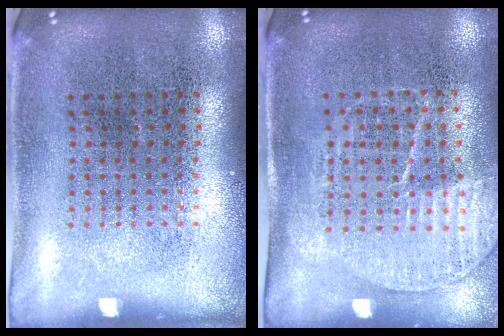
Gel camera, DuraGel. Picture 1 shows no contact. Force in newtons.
{"total": 1.5, "press": 1.3, "slide": 0.8}